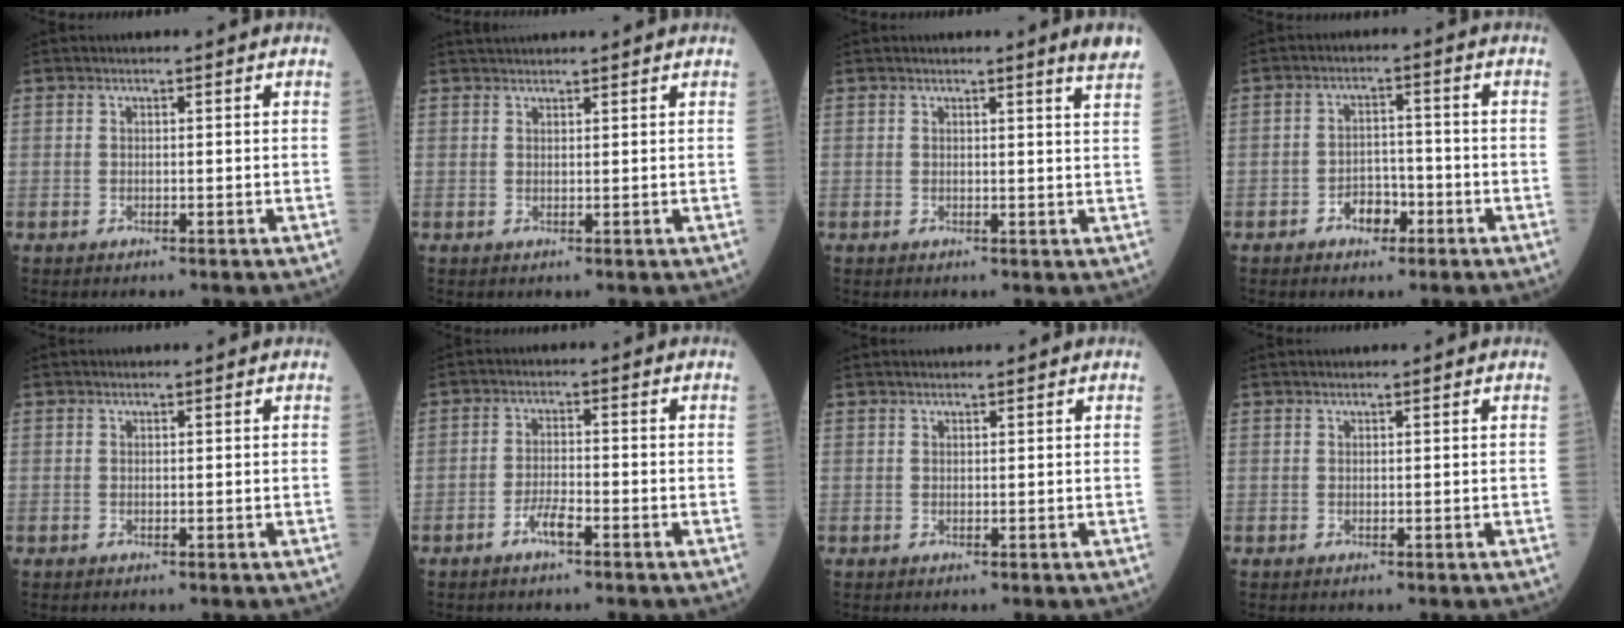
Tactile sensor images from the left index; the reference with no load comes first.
{"total": 4.2, "force": [4.0, -0.1, 1.3], "torque": [-0.016, 0.035, 0.062]}
{"total": 2.8, "force": [2.2, -0.6, 1.6], "torque": [-0.019, -0.015, 0.018]}
{"total": 4.0, "force": [-2.3, 2.4, 2.3], "torque": [-0.036, 0.009, -0.038]}
{"total": 0.0}
{"total": 3.1, "force": [-2.0, 0.5, 2.3], "torque": [-0.046, 0.000, -0.040]}
{"total": 1.7, "force": [1.6, 0.0, 0.6], "torque": [-0.006, 0.021, 0.028]}
{"total": 0.6, "force": [0.6, 0.0, 0.2], "torque": [-0.007, 0.015, 0.014]}